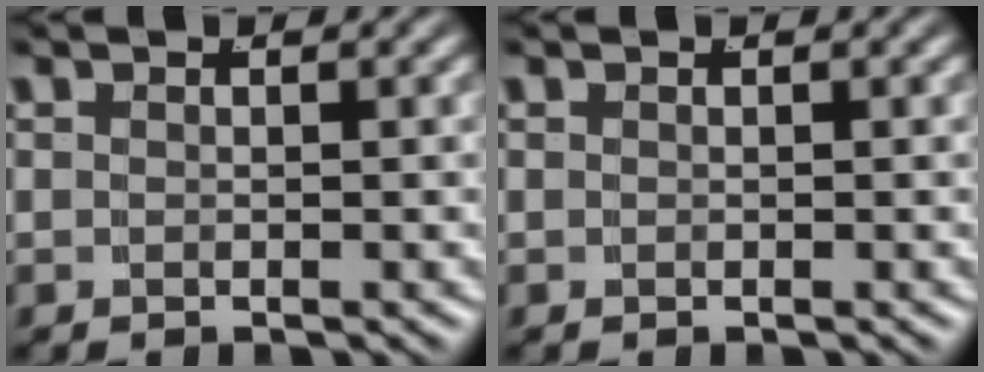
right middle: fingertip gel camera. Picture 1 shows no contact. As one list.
[{"total": 0.0}]